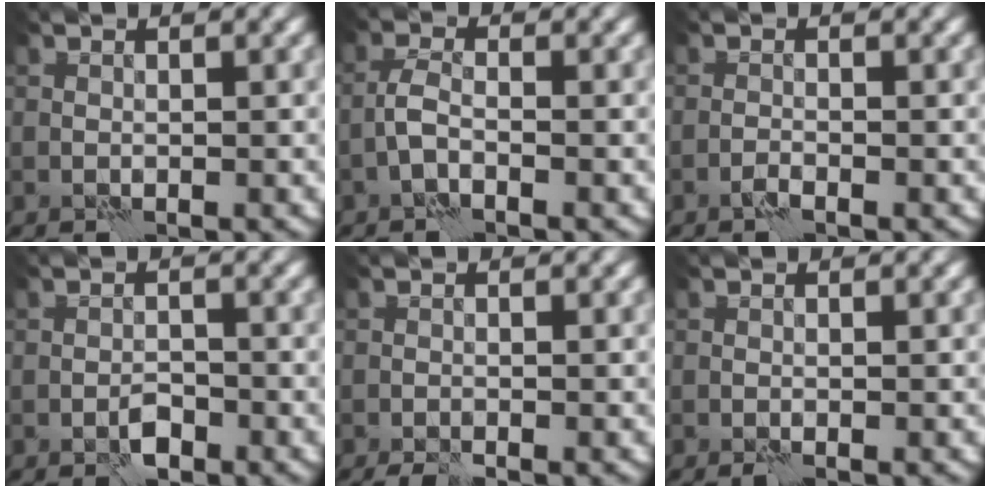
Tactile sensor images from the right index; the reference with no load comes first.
{"total": 1.4, "force": [-0.8, 0.3, 1.2], "torque": [-0.025, 0.006, -0.022]}
{"total": 0.6, "force": [-0.5, -0.2, 0.3], "torque": [-0.008, 0.001, -0.011]}
{"total": 1.4, "force": [-1.0, 0.5, 0.8], "torque": [-0.010, 0.004, -0.019]}
{"total": 1.6, "force": [-1.3, 0.1, 1.0], "torque": [-0.030, -0.002, -0.026]}
{"total": 0.5, "force": [-0.3, -0.1, 0.4], "torque": [-0.010, -0.001, -0.007]}